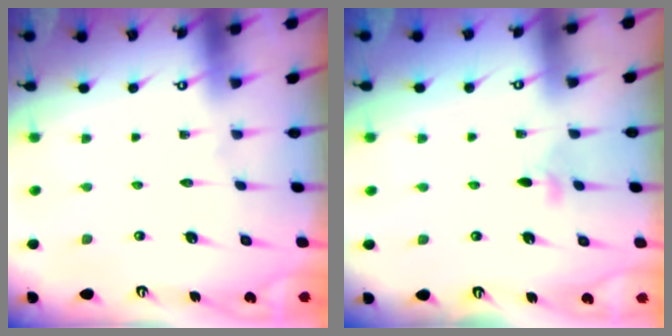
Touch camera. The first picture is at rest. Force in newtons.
{"total": 3.3, "press": 3.2, "slide": 0.7}